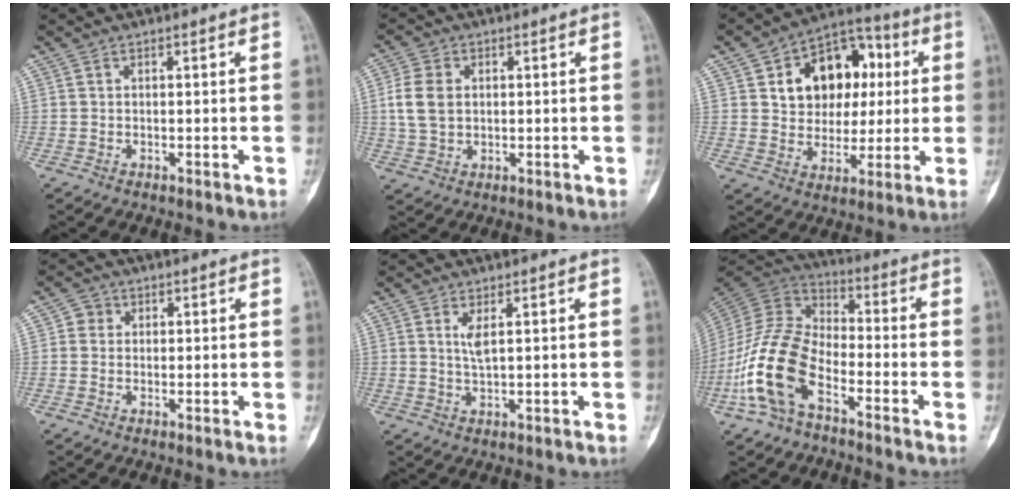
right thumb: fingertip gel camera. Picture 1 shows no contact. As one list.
[{"total": 6.6, "force": [0.9, 4.8, 4.5], "torque": [-0.092, 0.003, 0.020]}, {"total": 16.5, "force": [4.1, 12.0, 10.5], "torque": [-0.106, 0.014, 0.063]}, {"total": 2.1, "force": [0.5, 1.9, 0.6], "torque": [0.003, 0.002, 0.001]}, {"total": 2.4, "force": [0.9, 0.4, 2.2], "torque": [-0.052, -0.009, 0.025]}, {"total": 15.3, "force": [-6.8, 7.9, 11.2], "torque": [-0.230, 0.052, -0.143]}]